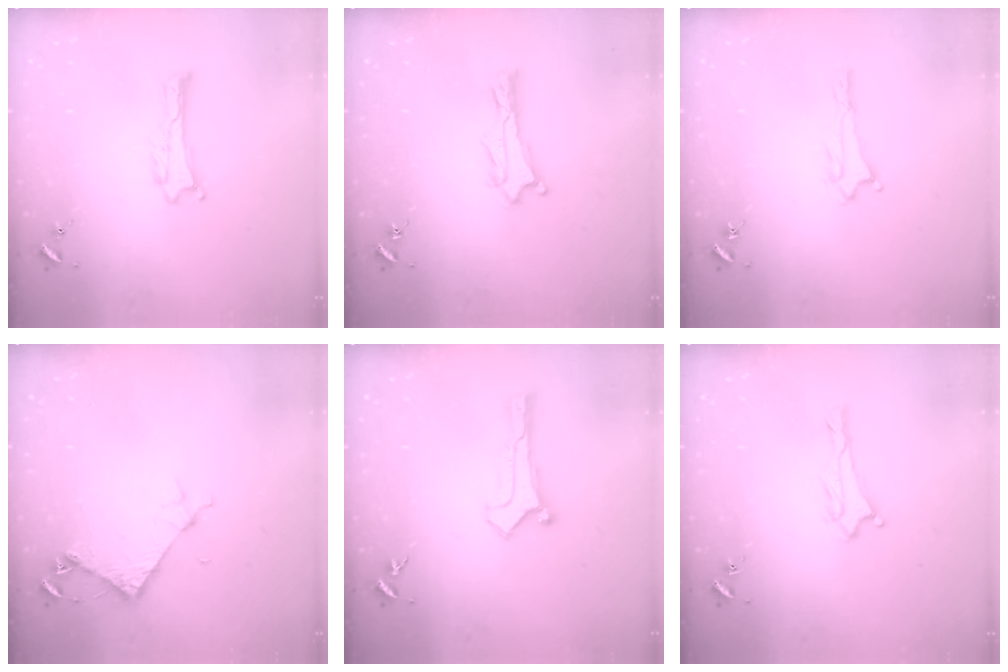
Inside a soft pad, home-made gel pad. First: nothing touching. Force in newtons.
{"total": 0.9, "press": 0.9, "slide": 0.2}
{"total": 1.0, "press": 1.0, "slide": 0.1}
{"total": 4.6, "press": 4.6, "slide": 0.3}
{"total": 0.0}
{"total": 1.4, "press": 1.4, "slide": 0.2}